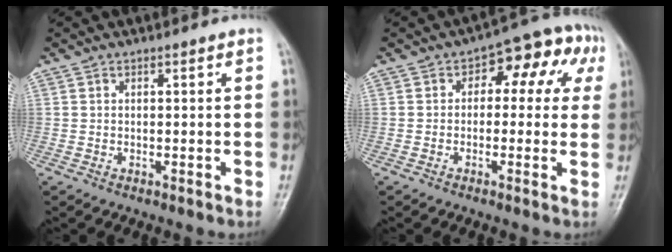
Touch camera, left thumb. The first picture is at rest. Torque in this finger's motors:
{"motor_torque": [-0.03, 0.33, 0.08, 0.31, 0.06]}